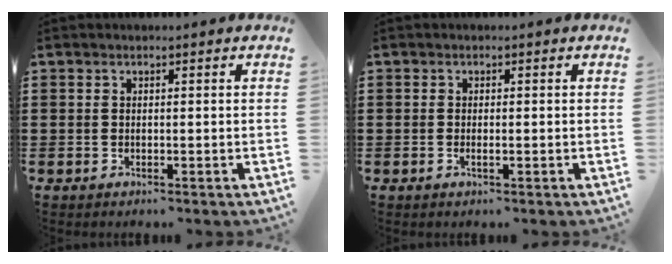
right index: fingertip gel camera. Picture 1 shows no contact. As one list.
[{"total": 0.8, "force": [-0.3, 0.1, 0.7], "torque": [-0.013, -0.003, -0.004]}]